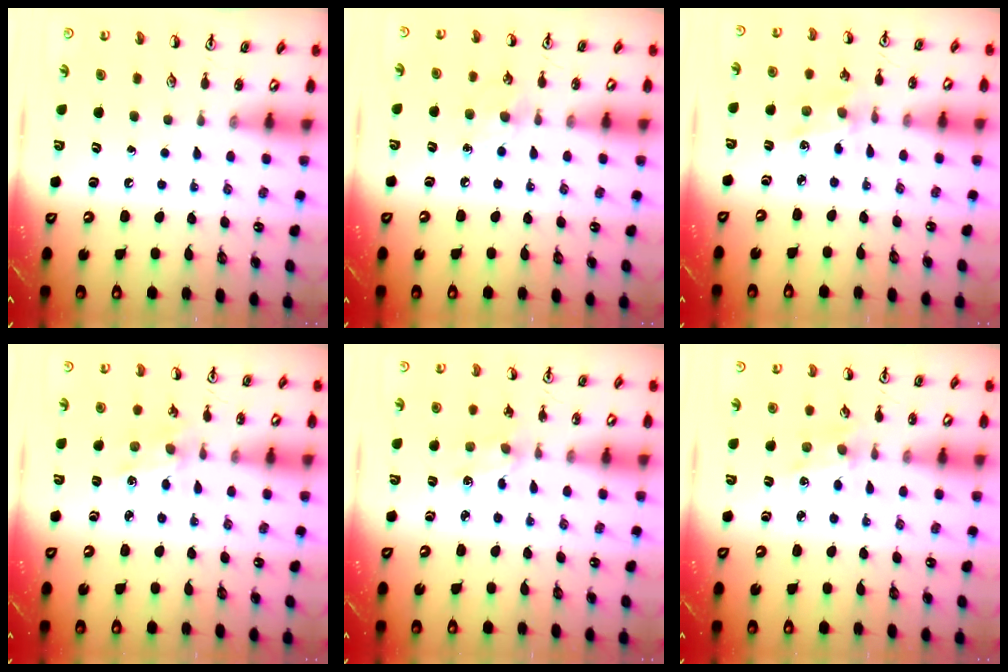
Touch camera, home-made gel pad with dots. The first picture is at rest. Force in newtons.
{"total": 6.4, "press": 6.4, "slide": 0.8}
{"total": 2.5, "press": 2.4, "slide": 0.4}
{"total": 1.0, "press": 1.0, "slide": 0.2}
{"total": 2.7, "press": 2.7, "slide": 0.3}
{"total": 1.2, "press": 1.2, "slide": 0.2}